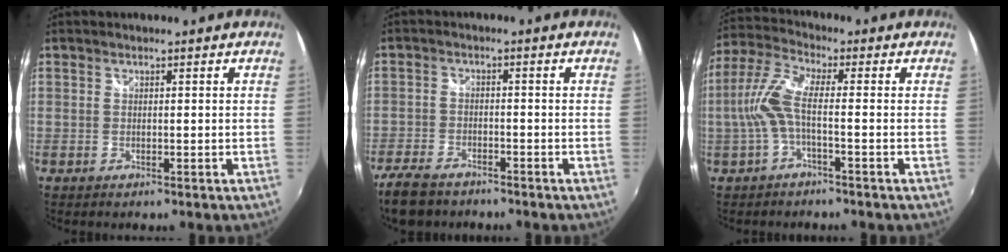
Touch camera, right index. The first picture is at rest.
{"total": 8.8, "force": [-7.1, 3.9, 3.5], "torque": [-0.104, -0.016, -0.130]}
{"total": 7.3, "force": [-1.4, 1.3, 7.0], "torque": [-0.166, 0.009, -0.029]}